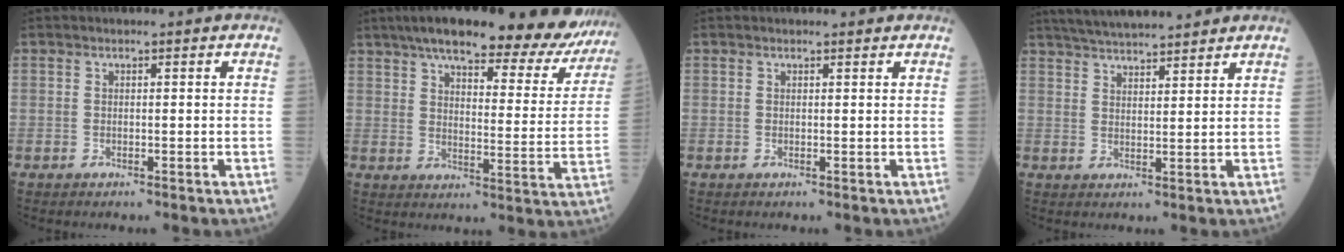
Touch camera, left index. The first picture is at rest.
{"total": 28.3, "force": [24.0, 6.2, 13.7], "torque": [-0.194, -0.029, 0.288]}
{"total": 1.7, "force": [1.6, 0.4, 0.3], "torque": [-0.009, 0.003, 0.014]}
{"total": 12.6, "force": [11.4, 1.5, 5.1], "torque": [-0.085, 0.025, 0.172]}